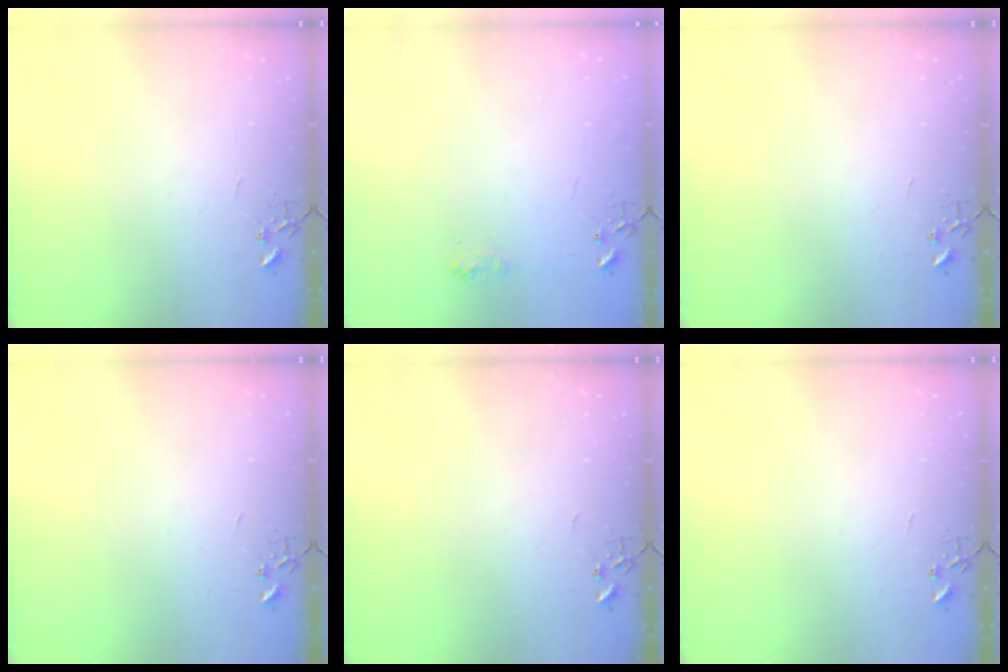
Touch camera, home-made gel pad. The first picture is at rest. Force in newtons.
{"total": 7.1, "press": 7.1, "slide": 0.8}
{"total": 0.0}
{"total": 0.0}
{"total": 0.0}
{"total": 0.0}